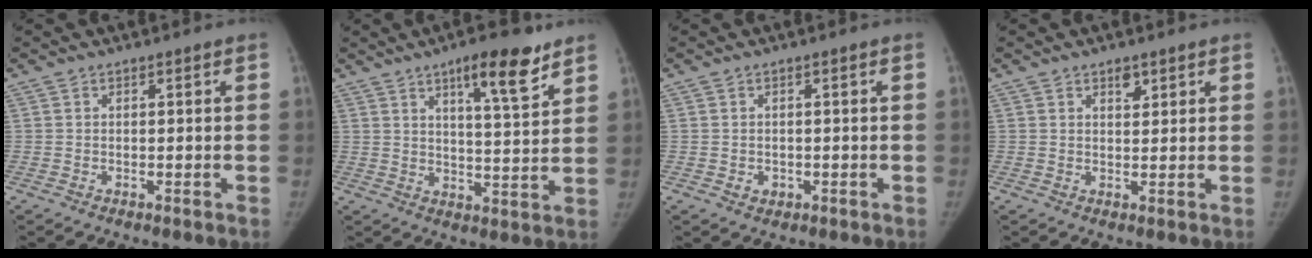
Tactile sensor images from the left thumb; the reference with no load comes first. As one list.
[{"total": 10.9, "force": [6.8, 2.5, 8.1], "torque": [-0.104, -0.040, 0.102]}, {"total": 1.5, "force": [-0.3, 1.3, 0.6], "torque": [-0.004, 0.001, 0.003]}, {"total": 2.4, "force": [1.6, 1.3, 1.3], "torque": [-0.006, -0.009, 0.026]}]